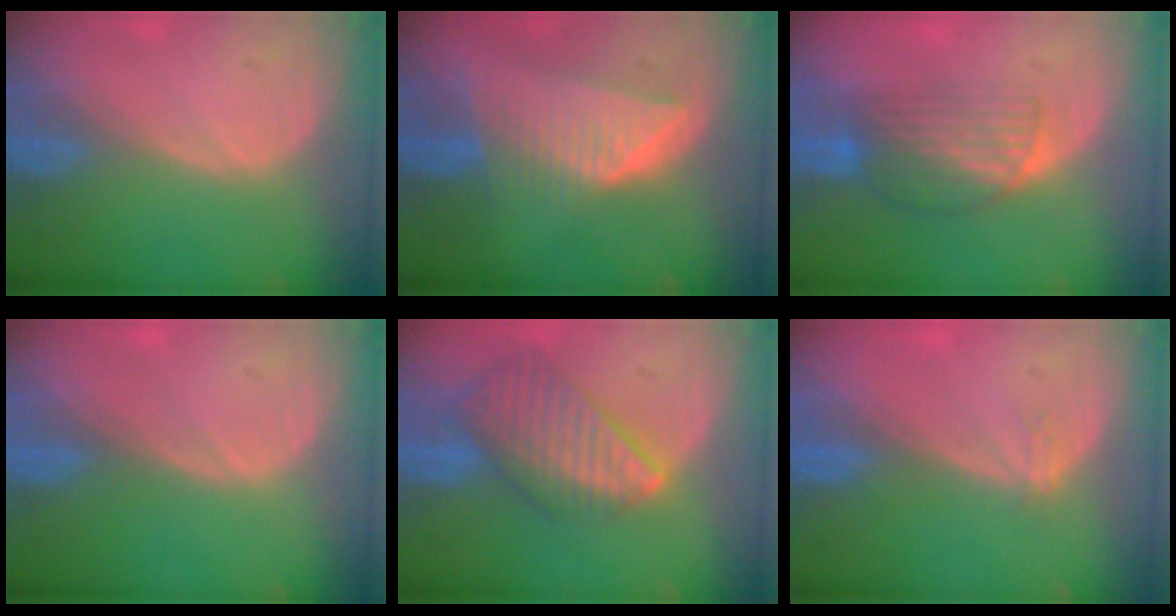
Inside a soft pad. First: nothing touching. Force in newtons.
{"total": 8.0, "press": 7.3, "slide": 3.4}
{"total": 6.6, "press": 5.8, "slide": 3.1}
{"total": 0.0}
{"total": 9.2, "press": 8.0, "slide": 4.5}
{"total": 1.2, "press": 0.8, "slide": 0.8}